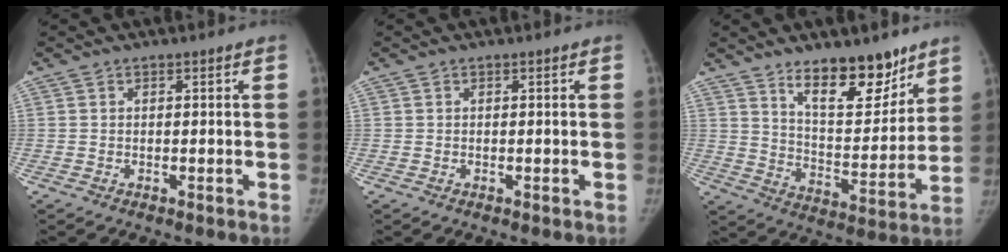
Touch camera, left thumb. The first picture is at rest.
{"total": 0.0}
{"total": 15.4, "force": [10.8, 6.2, 9.0], "torque": [-0.087, -0.088, 0.180]}